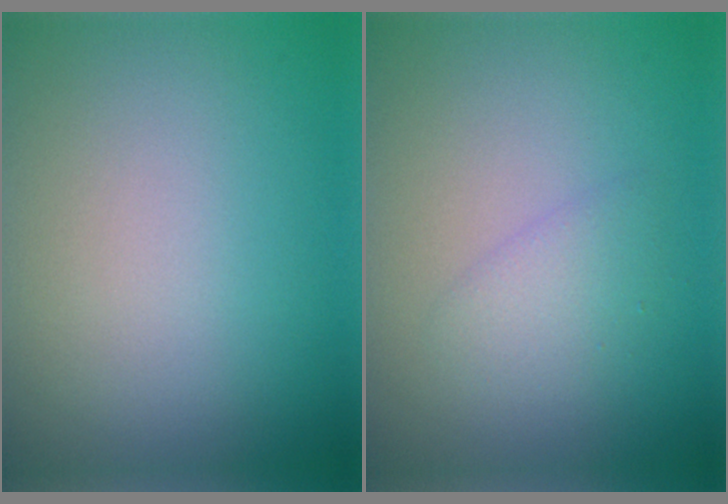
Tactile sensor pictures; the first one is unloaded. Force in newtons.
{"total": 1.7, "press": 1.7, "slide": 0.2}